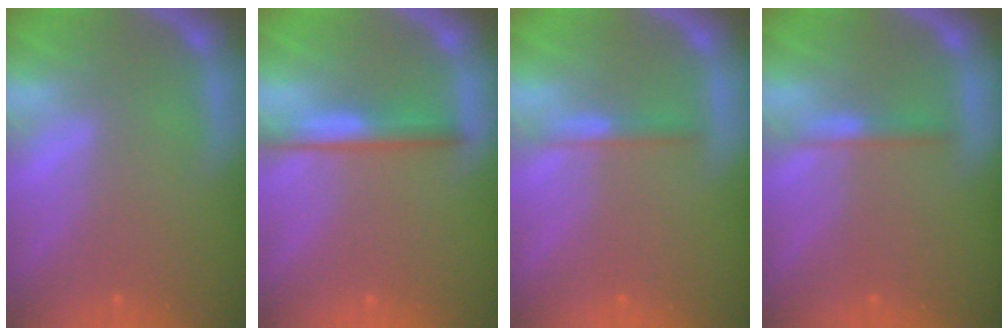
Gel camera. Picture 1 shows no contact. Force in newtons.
{"total": 3.0}
{"total": 1.4}
{"total": 1.4}